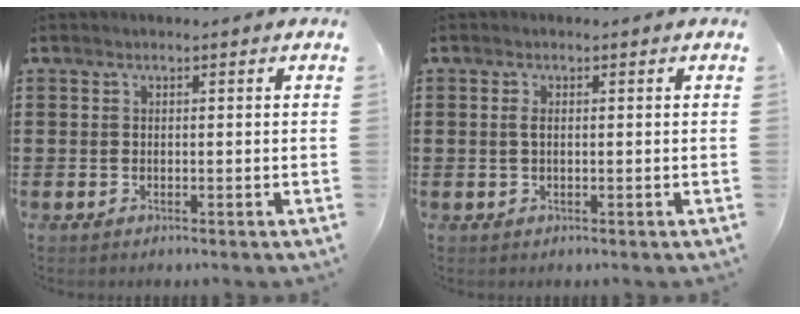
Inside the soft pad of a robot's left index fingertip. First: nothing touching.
{"total": 1.2, "force": [0.1, 0.5, 1.1], "torque": [-0.024, 0.002, 0.002]}